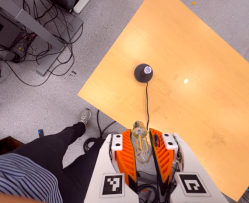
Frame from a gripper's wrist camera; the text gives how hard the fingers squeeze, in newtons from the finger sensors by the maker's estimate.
{"total": 21.8, "left": 24.6, "right": 19.1}